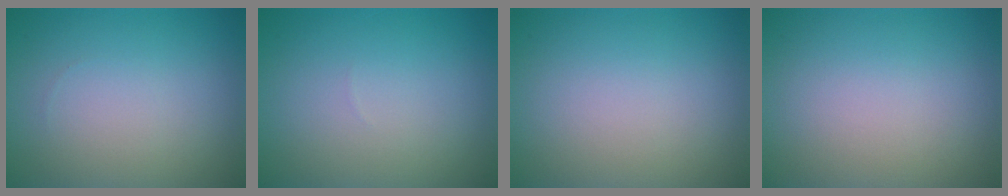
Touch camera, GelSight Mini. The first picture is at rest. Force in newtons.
{"total": 0.0}
{"total": 0.0}
{"total": 0.0}